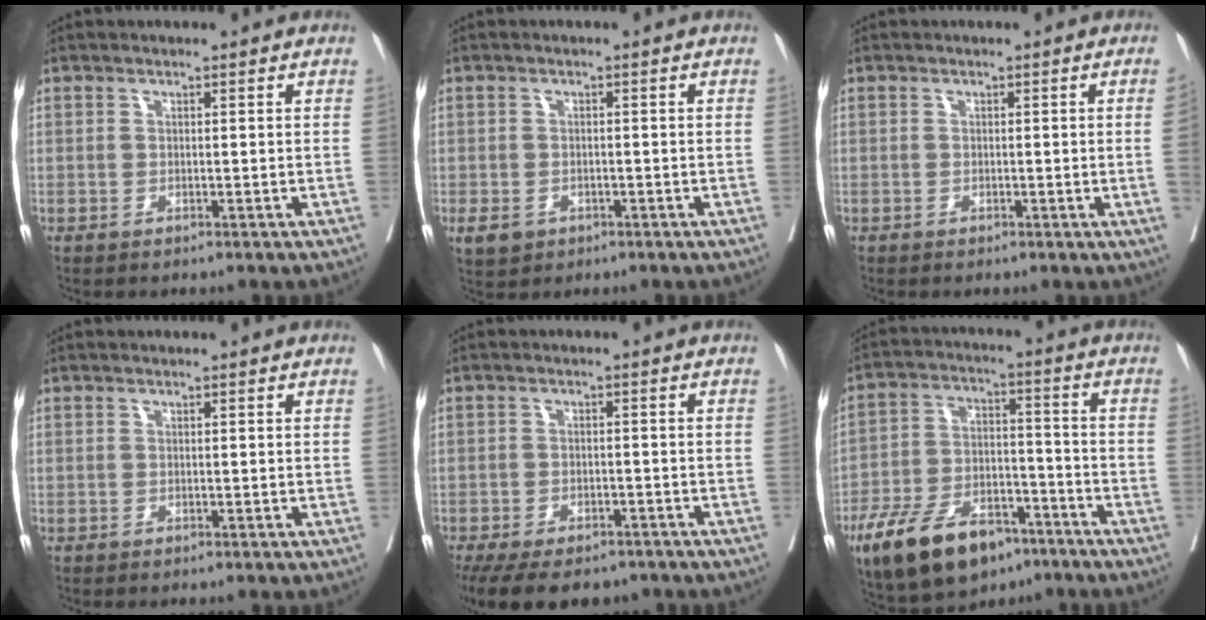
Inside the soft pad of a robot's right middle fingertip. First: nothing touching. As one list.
[{"total": 5.3, "force": [-2.8, 4.0, 2.1], "torque": [-0.043, 0.000, -0.038]}, {"total": 2.2, "force": [-0.2, -0.9, 2.0], "torque": [-0.029, -0.003, 0.001]}, {"total": 0.0}, {"total": 13.6, "force": [-10.4, 5.9, 6.5], "torque": [-0.140, -0.016, -0.143]}, {"total": 15.1, "force": [-9.9, 6.8, 9.1], "torque": [-0.167, 0.001, -0.171]}]